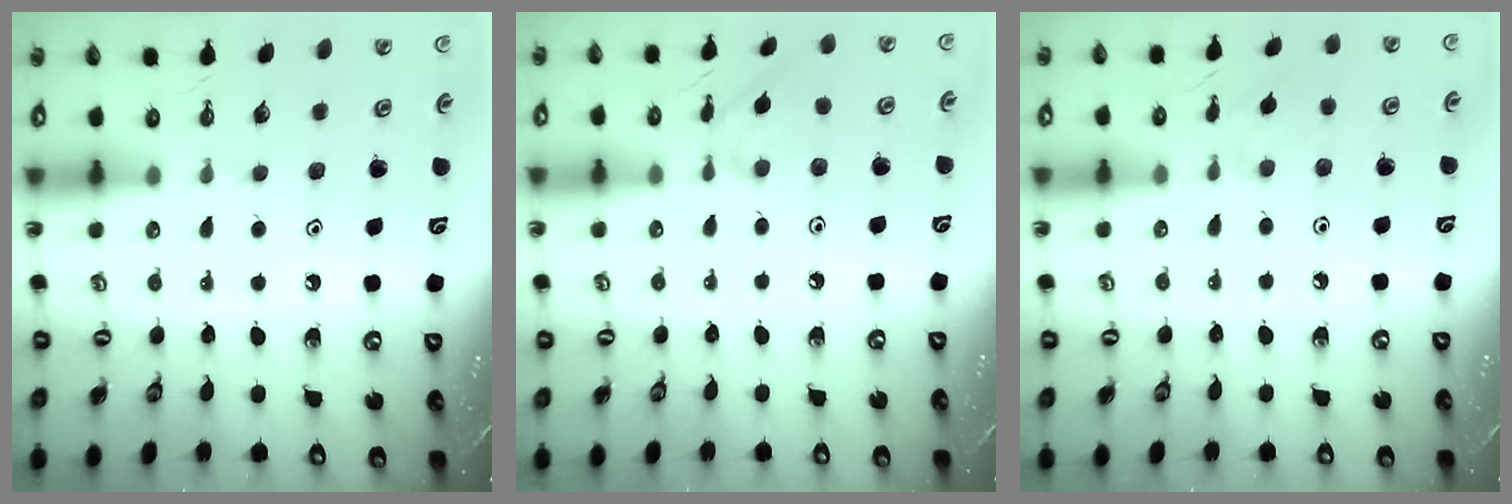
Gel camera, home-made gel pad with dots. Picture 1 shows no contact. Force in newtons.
{"total": 2.4, "press": 2.4, "slide": 0.2}
{"total": 2.1, "press": 2.1, "slide": 0.5}